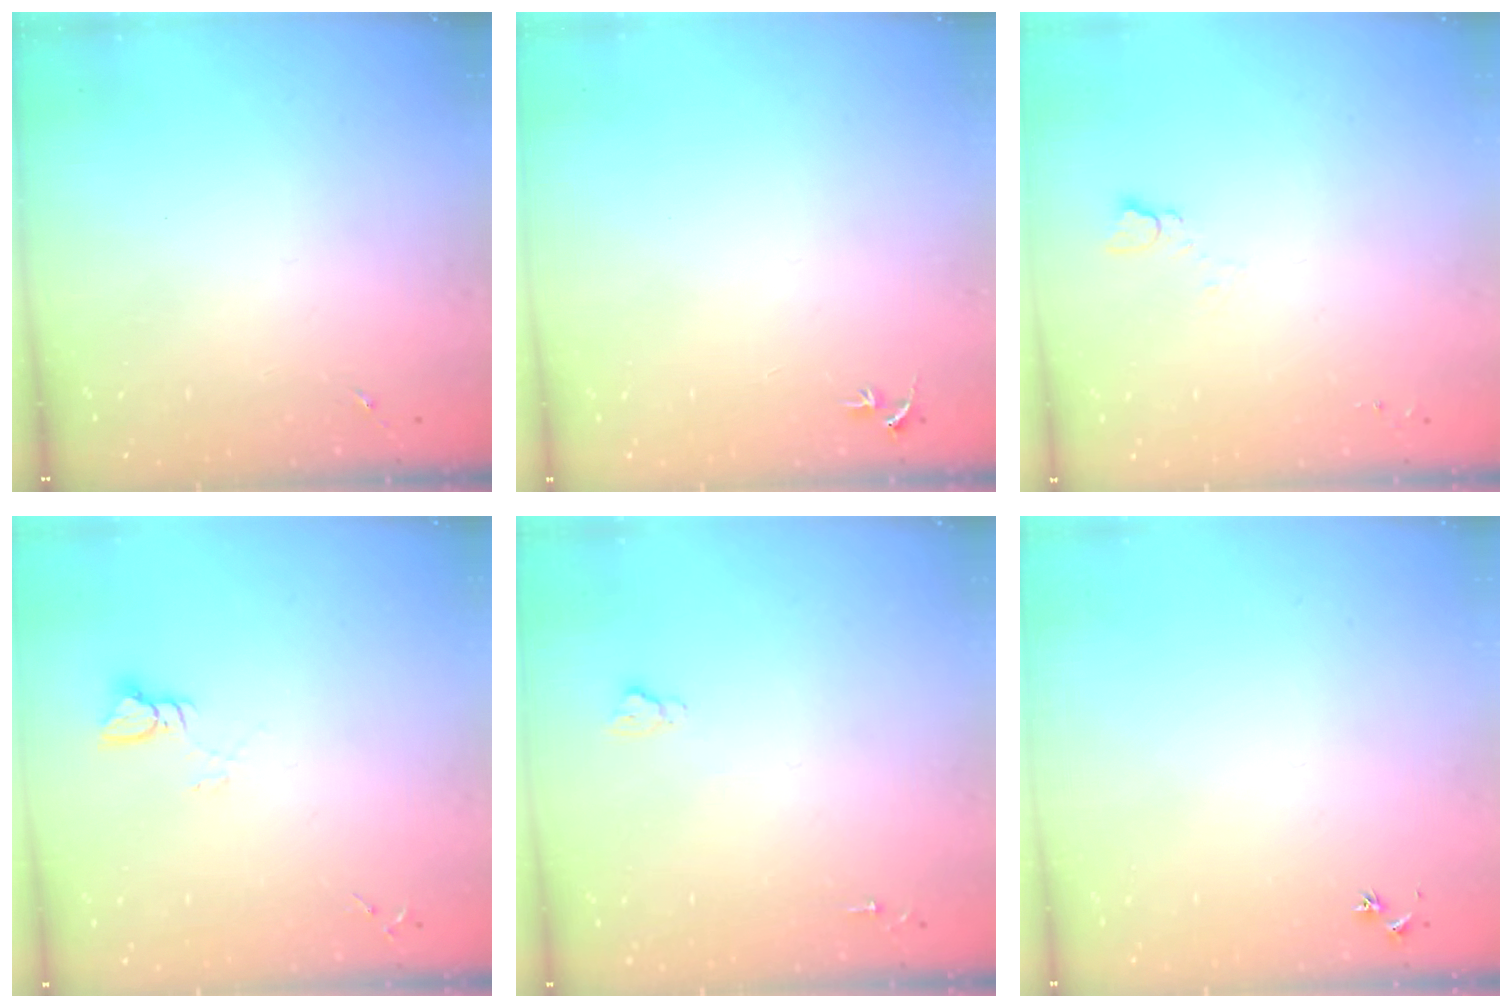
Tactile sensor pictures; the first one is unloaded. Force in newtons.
{"total": 2.7, "press": 2.7, "slide": 0.3}
{"total": 3.8, "press": 3.8, "slide": 0.3}
{"total": 3.8, "press": 3.8, "slide": 0.5}
{"total": 2.6, "press": 2.5, "slide": 0.3}
{"total": 2.5, "press": 2.5, "slide": 0.3}